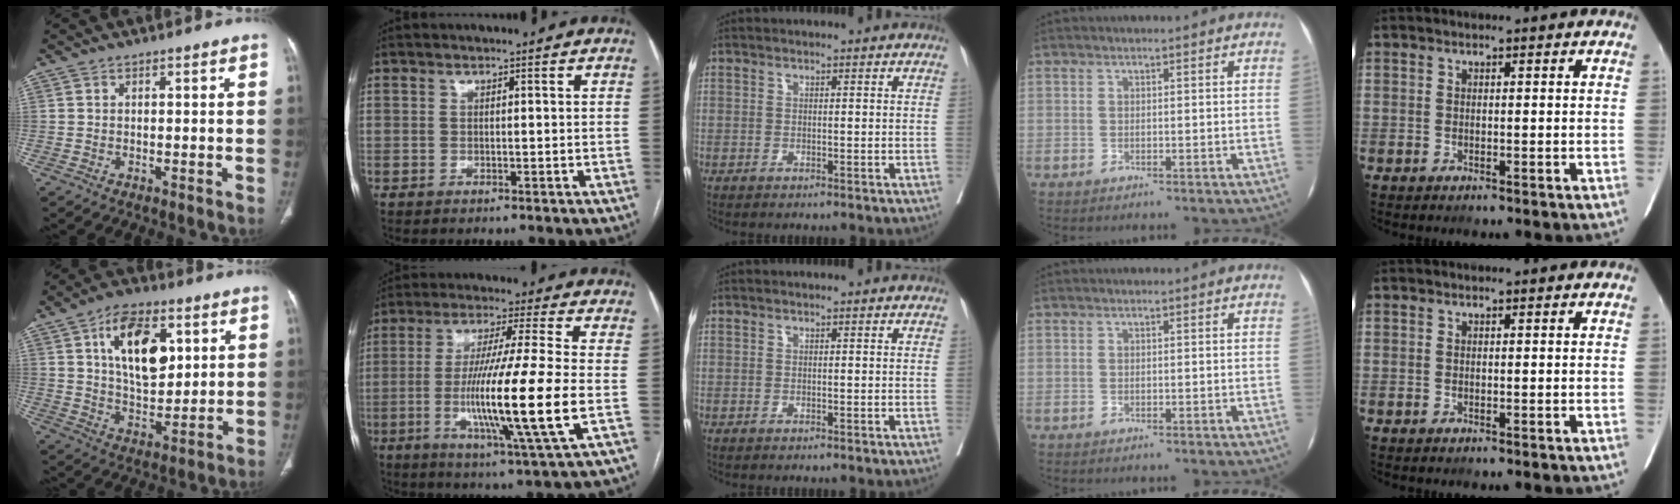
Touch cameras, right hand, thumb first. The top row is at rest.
{"thumb": {"total": 15.5, "force": [5.2, 8.6, 11.7], "torque": [-0.161, -0.019, 0.095]}, "index": {"total": 16.9, "force": [-3.2, -1.1, 16.6], "torque": [-0.313, -0.023, -0.064]}}